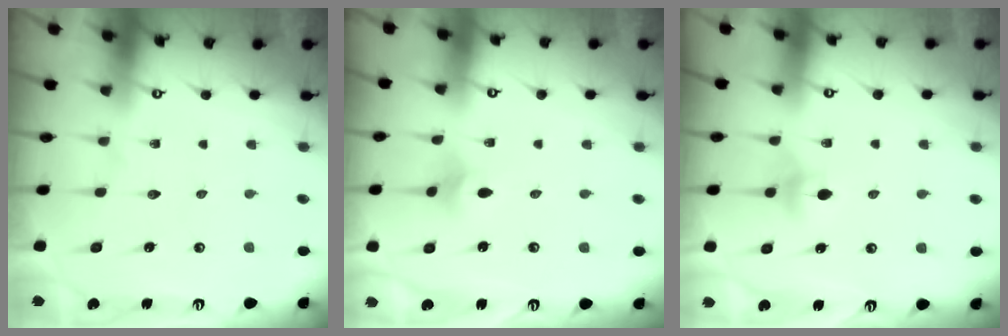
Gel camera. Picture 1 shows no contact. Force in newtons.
{"total": 2.9, "press": 2.8, "slide": 0.6}
{"total": 3.8, "press": 3.7, "slide": 0.7}